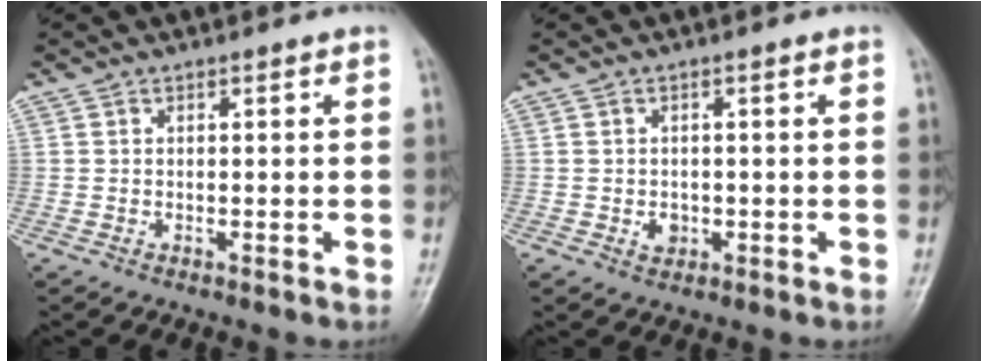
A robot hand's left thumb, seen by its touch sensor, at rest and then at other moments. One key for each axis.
{"total": 2.2, "fx": -0.5, "fy": 1.8, "fz": 1.2, "tx": -0.010, "ty": 0.002, "tz": -0.005}